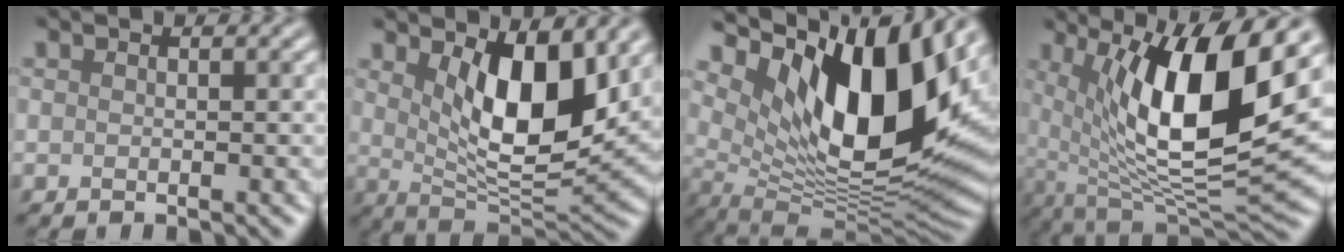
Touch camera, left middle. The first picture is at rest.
{"total": 8.6, "force": [2.8, 3.5, 7.3], "torque": [-0.122, -0.024, 0.051]}
{"total": 14.8, "force": [5.4, 7.0, 11.9], "torque": [-0.190, -0.007, 0.098]}
{"total": 13.2, "force": [3.8, 4.3, 11.9], "torque": [-0.190, -0.008, 0.068]}